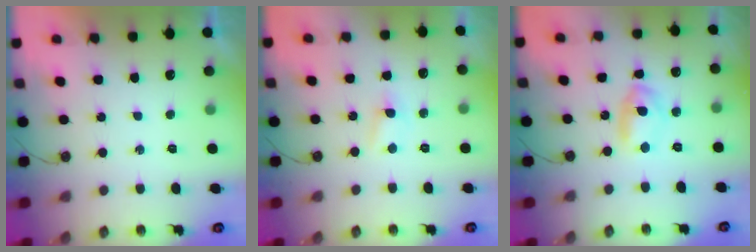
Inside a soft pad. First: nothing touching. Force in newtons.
{"total": 2.9, "press": 2.8, "slide": 0.4}
{"total": 6.1, "press": 4.8, "slide": 3.7}